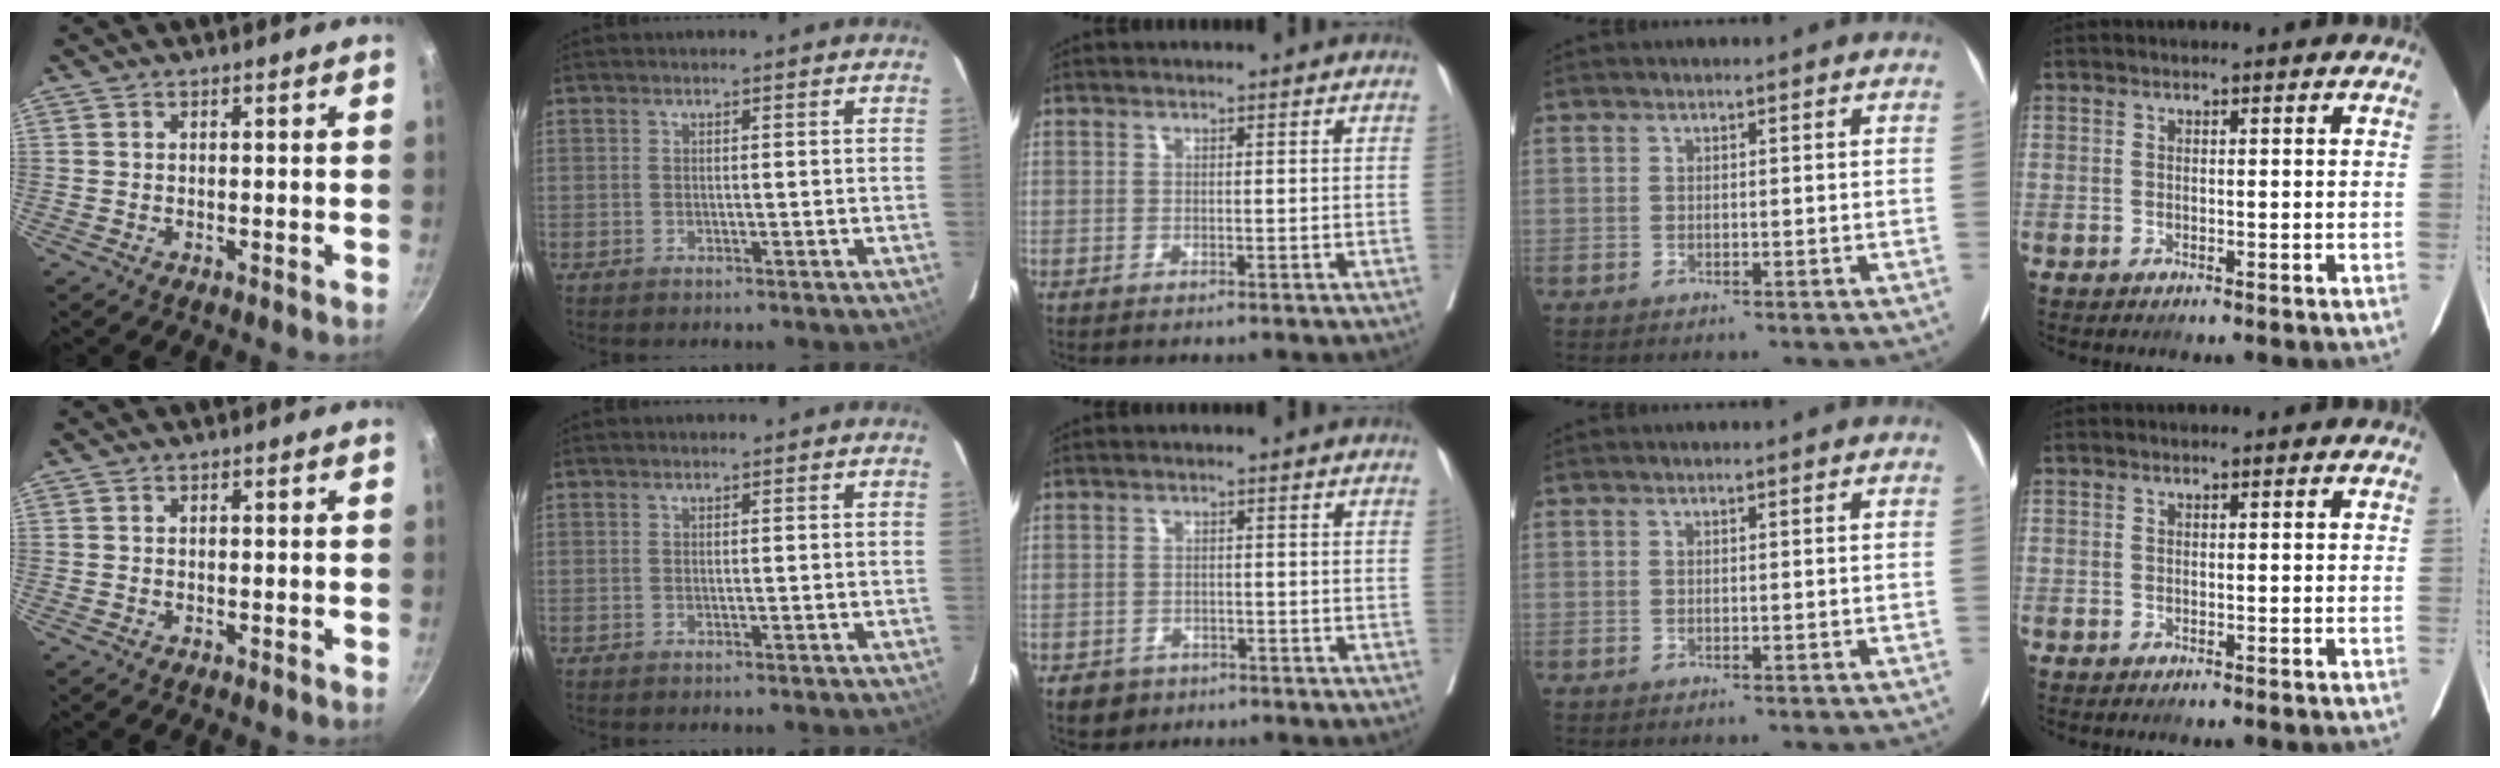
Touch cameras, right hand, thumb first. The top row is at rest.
{"middle": {"total": 2.9, "force": [-1.9, 2.2, 0.5], "torque": [-0.010, 0.006, -0.025]}}